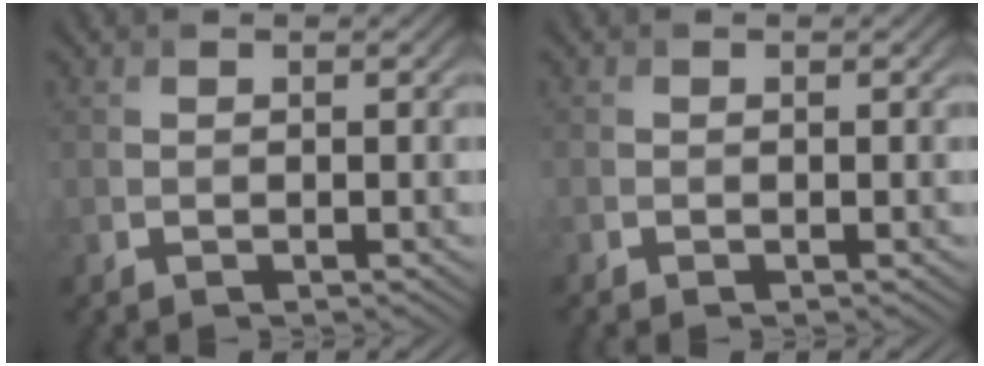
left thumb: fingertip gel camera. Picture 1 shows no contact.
{"total": 0.8, "force": [-0.8, 0.1, 0.2], "torque": [-0.004, -0.005, -0.017]}